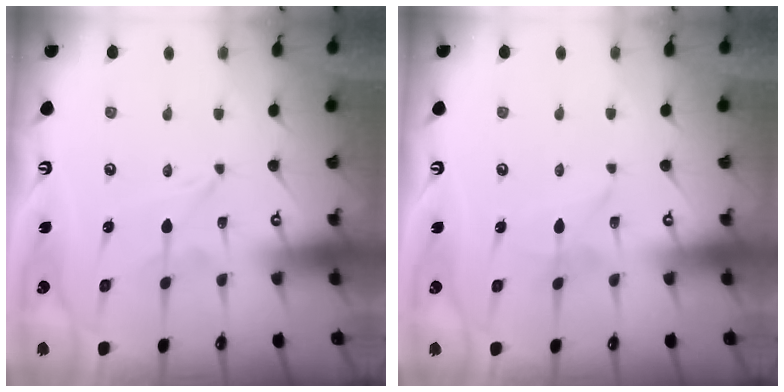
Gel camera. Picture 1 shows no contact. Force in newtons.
{"total": 1.8, "press": 1.8, "slide": 0.2}